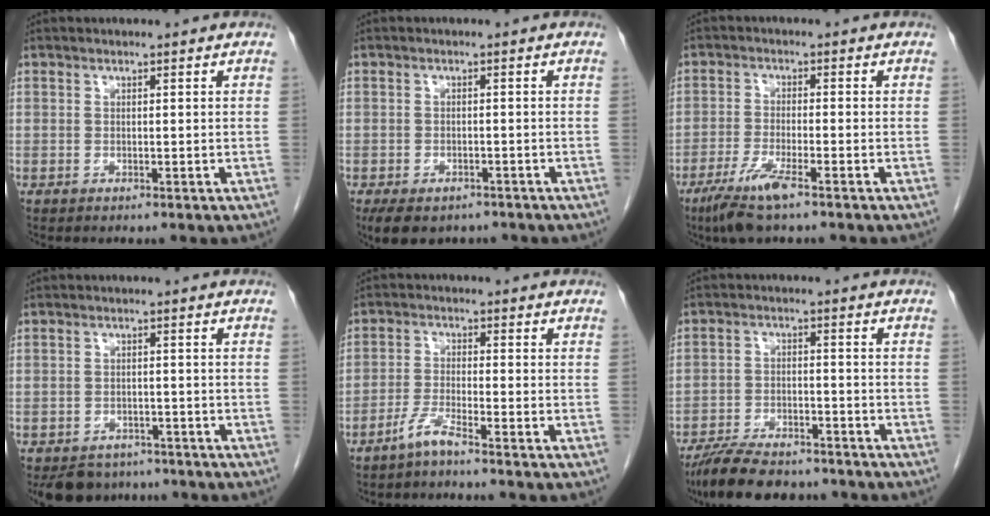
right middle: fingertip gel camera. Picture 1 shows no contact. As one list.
[{"total": 8.1, "force": [-6.1, 4.2, 3.4], "torque": [-0.056, -0.003, -0.085]}, {"total": 6.2, "force": [-4.0, 0.4, 4.7], "torque": [-0.099, -0.015, -0.076]}, {"total": 6.4, "force": [-5.3, 3.5, 0.9], "torque": [-0.009, -0.003, -0.074]}, {"total": 3.2, "force": [-2.7, -0.5, 1.7], "torque": [-0.044, -0.008, -0.059]}, {"total": 11.6, "force": [-9.9, 3.3, 5.1], "torque": [-0.092, -0.012, -0.156]}]